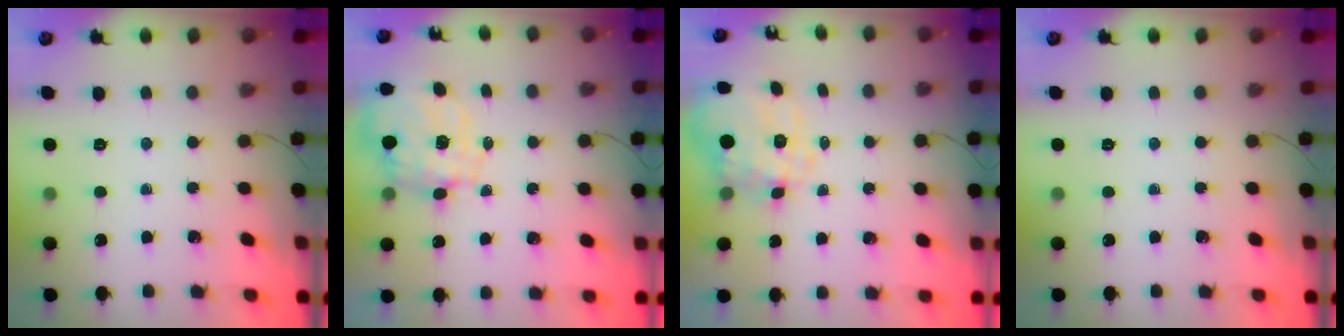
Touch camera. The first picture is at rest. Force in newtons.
{"total": 10.0, "press": 9.9, "slide": 1.3}
{"total": 10.9, "press": 10.7, "slide": 2.2}
{"total": 0.0}